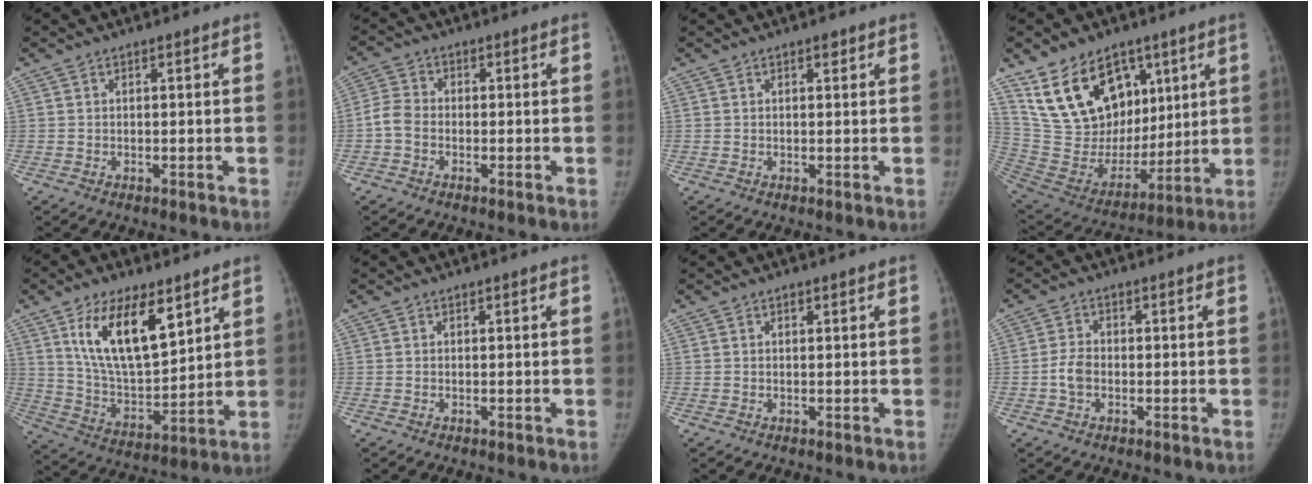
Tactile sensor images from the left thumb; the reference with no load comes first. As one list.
[{"total": 4.0, "force": [-1.2, 3.1, 2.4], "torque": [-0.044, 0.009, -0.033]}, {"total": 1.1, "force": [0.7, 0.5, 0.7], "torque": [-0.005, -0.001, 0.008]}, {"total": 21.8, "force": [11.3, 14.0, 12.3], "torque": [-0.175, -0.034, 0.223]}, {"total": 16.7, "force": [8.5, 7.5, 12.3], "torque": [-0.183, -0.045, 0.167]}, {"total": 0.0}, {"total": 0.5, "force": [0.3, 0.3, 0.3], "torque": [-0.004, -0.001, 0.004]}, {"total": 3.5, "force": [-0.9, 2.5, 2.3], "torque": [-0.044, 0.010, -0.021]}]